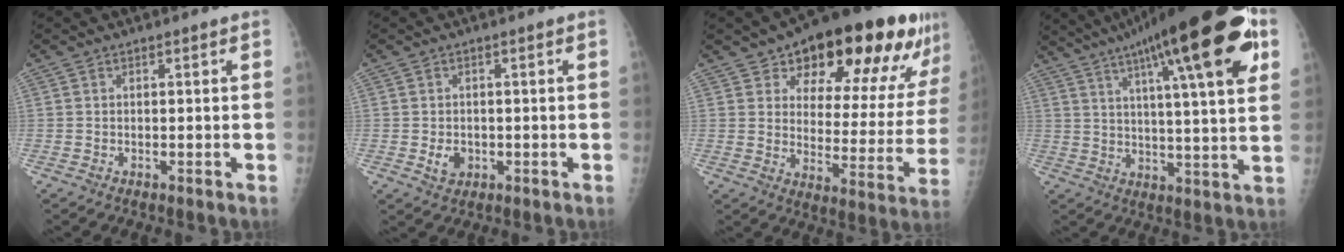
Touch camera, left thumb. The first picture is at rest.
{"total": 3.2, "force": [-0.7, 2.5, 1.8], "torque": [-0.021, 0.001, -0.005]}
{"total": 25.1, "force": [15.9, 10.3, 16.5], "torque": [-0.196, -0.052, 0.220]}
{"total": 26.0, "force": [12.4, 5.4, 22.2], "torque": [-0.332, -0.003, 0.183]}